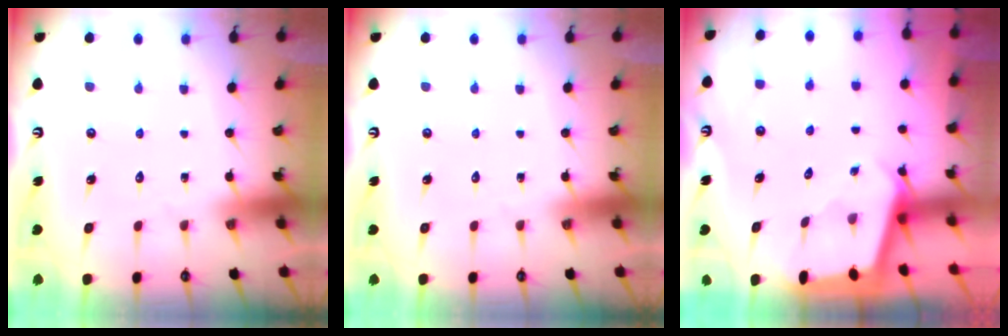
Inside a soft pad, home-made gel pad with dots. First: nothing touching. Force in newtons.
{"total": 0.0}
{"total": 1.8, "press": 1.8, "slide": 0.2}